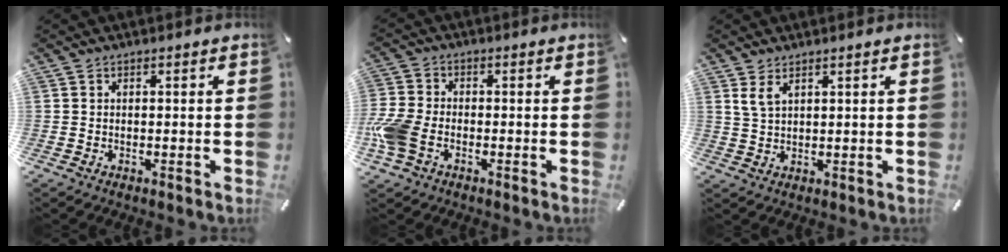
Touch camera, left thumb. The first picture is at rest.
{"total": 7.3, "force": [-2.3, 5.0, 4.8], "torque": [-0.113, 0.009, -0.042]}
{"total": 3.3, "force": [2.1, 1.4, 2.2], "torque": [-0.047, 0.000, 0.038]}